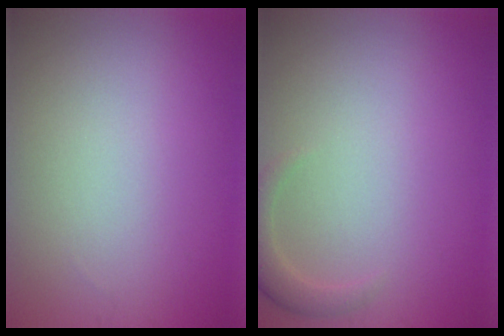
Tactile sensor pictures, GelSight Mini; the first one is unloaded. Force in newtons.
{"total": 1.8, "press": 1.8, "slide": 0.3}